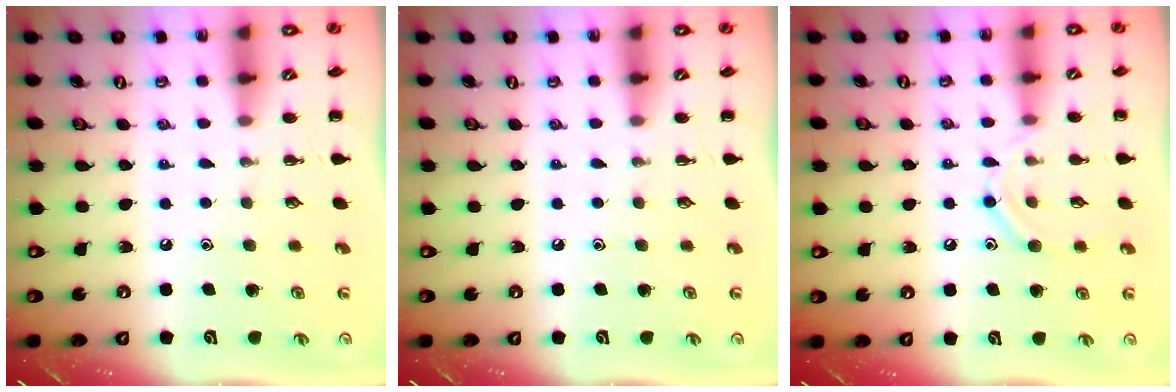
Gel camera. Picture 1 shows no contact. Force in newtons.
{"total": 0.0}
{"total": 8.9, "press": 8.9, "slide": 1.1}